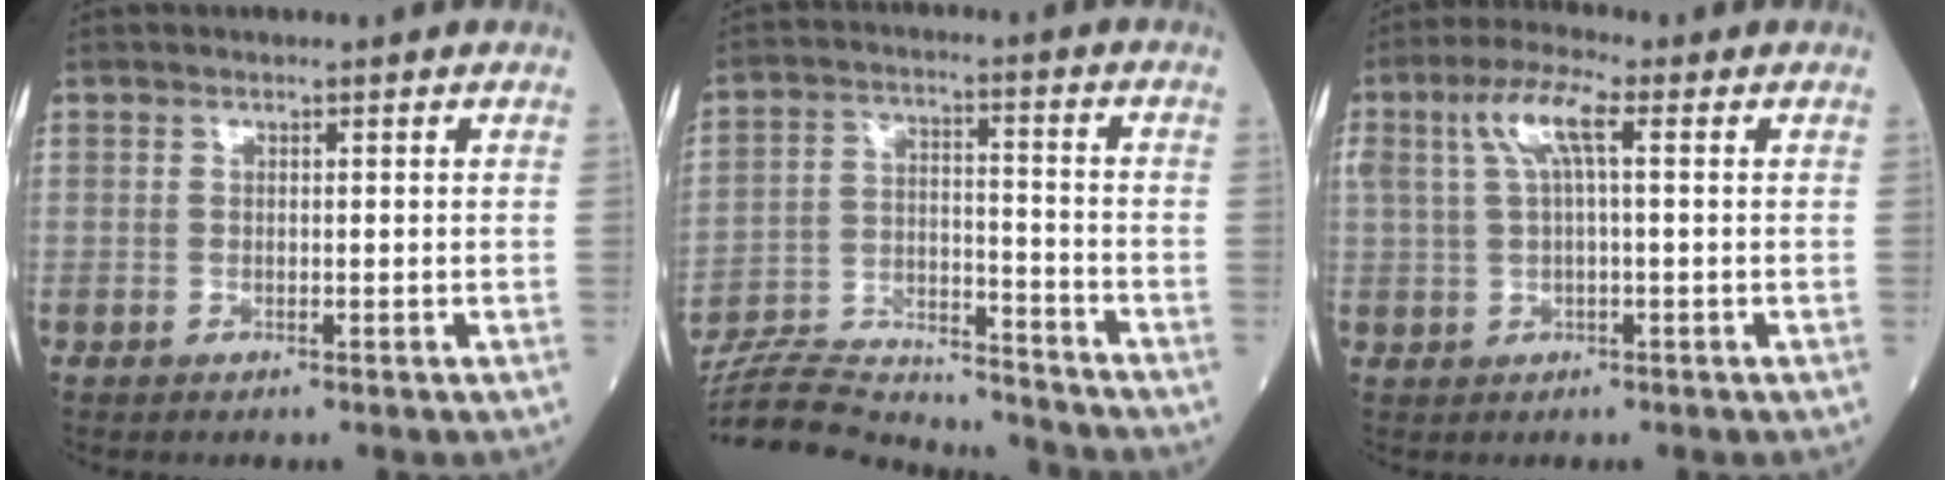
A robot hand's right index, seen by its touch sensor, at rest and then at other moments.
{"total": 18.4, "force": [-17.8, 2.4, 3.8], "torque": [-0.092, 0.012, -0.280]}
{"total": 6.4, "force": [1.9, 1.2, 6.0], "torque": [-0.127, 0.023, 0.039]}